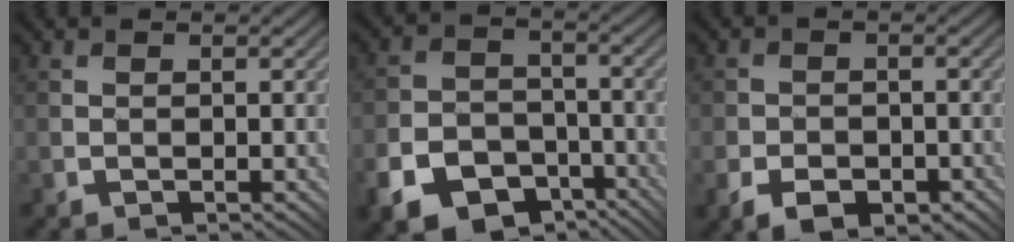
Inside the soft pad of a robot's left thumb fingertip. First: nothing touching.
{"total": 11.0, "force": [-6.7, 7.2, 4.9], "torque": [-0.119, -0.030, -0.121]}
{"total": 4.4, "force": [-2.4, 2.6, 2.5], "torque": [-0.041, -0.009, -0.044]}